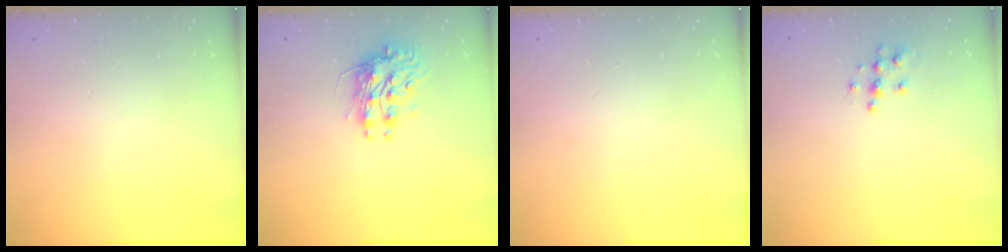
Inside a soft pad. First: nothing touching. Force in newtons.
{"total": 9.6, "press": 9.5, "slide": 0.7}
{"total": 0.0}
{"total": 6.2, "press": 6.2, "slide": 0.2}